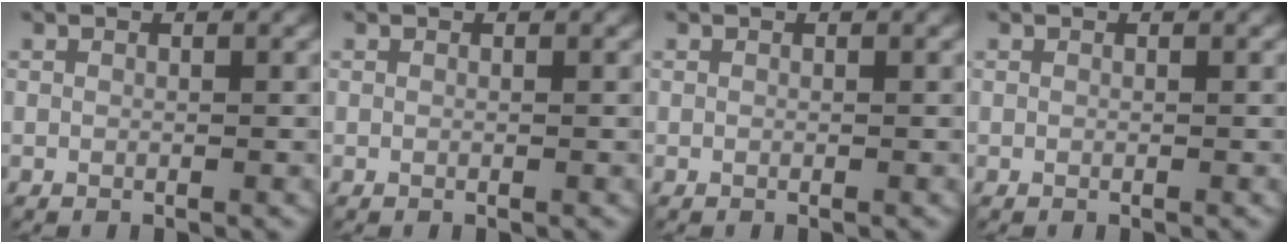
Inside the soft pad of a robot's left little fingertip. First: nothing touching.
{"total": 0.0}
{"total": 0.0}
{"total": 0.0}